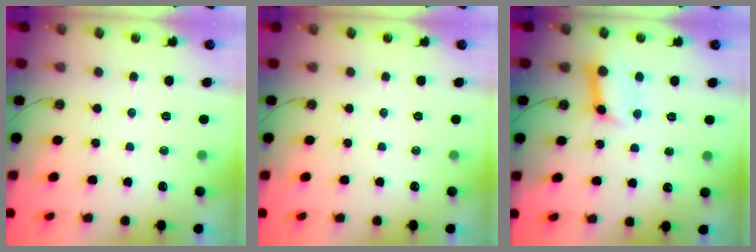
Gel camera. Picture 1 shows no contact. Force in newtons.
{"total": 0.0}
{"total": 9.3, "press": 9.2, "slide": 1.2}